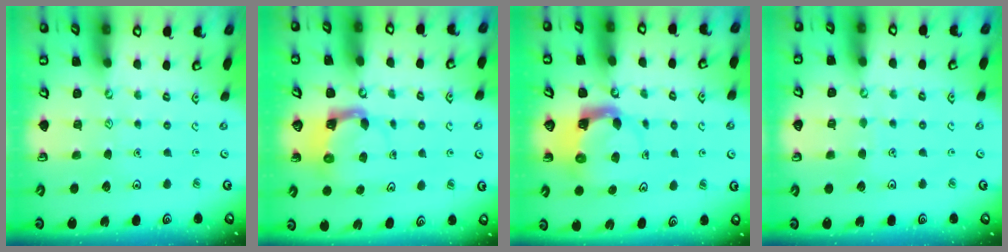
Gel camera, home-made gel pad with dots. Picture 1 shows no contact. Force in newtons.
{"total": 3.9, "press": 3.8, "slide": 0.7}
{"total": 3.9, "press": 3.8, "slide": 0.6}
{"total": 1.7, "press": 1.7, "slide": 0.1}